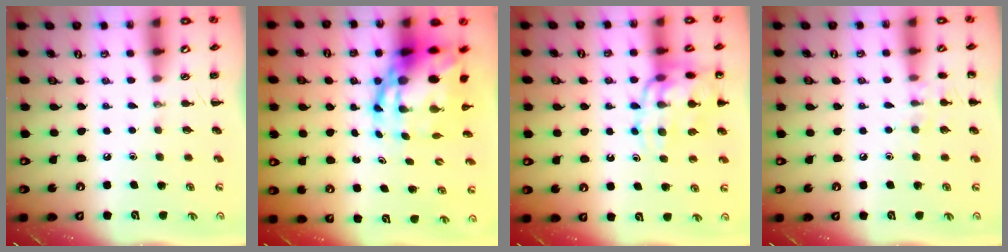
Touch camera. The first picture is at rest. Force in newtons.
{"total": 11.4, "press": 10.9, "slide": 3.2}
{"total": 16.1, "press": 15.9, "slide": 3.0}
{"total": 8.1, "press": 7.8, "slide": 2.1}